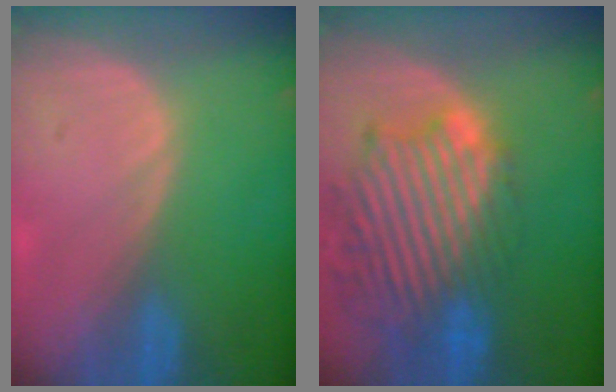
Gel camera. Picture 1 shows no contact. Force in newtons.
{"total": 13.7, "press": 11.7, "slide": 7.0}